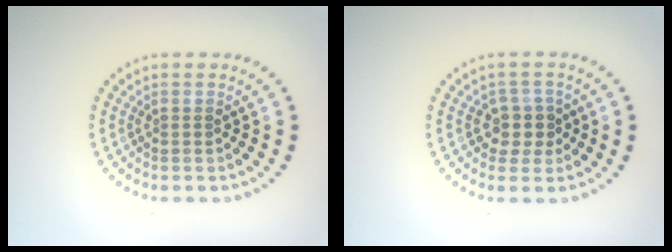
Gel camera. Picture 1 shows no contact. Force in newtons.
{"total": 2.4, "press": 2.0, "slide": 1.3}